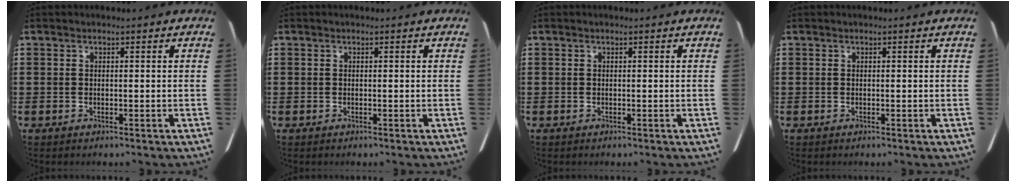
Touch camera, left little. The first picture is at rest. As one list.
[{"total": 0.0}, {"total": 0.0}, {"total": 0.0}]